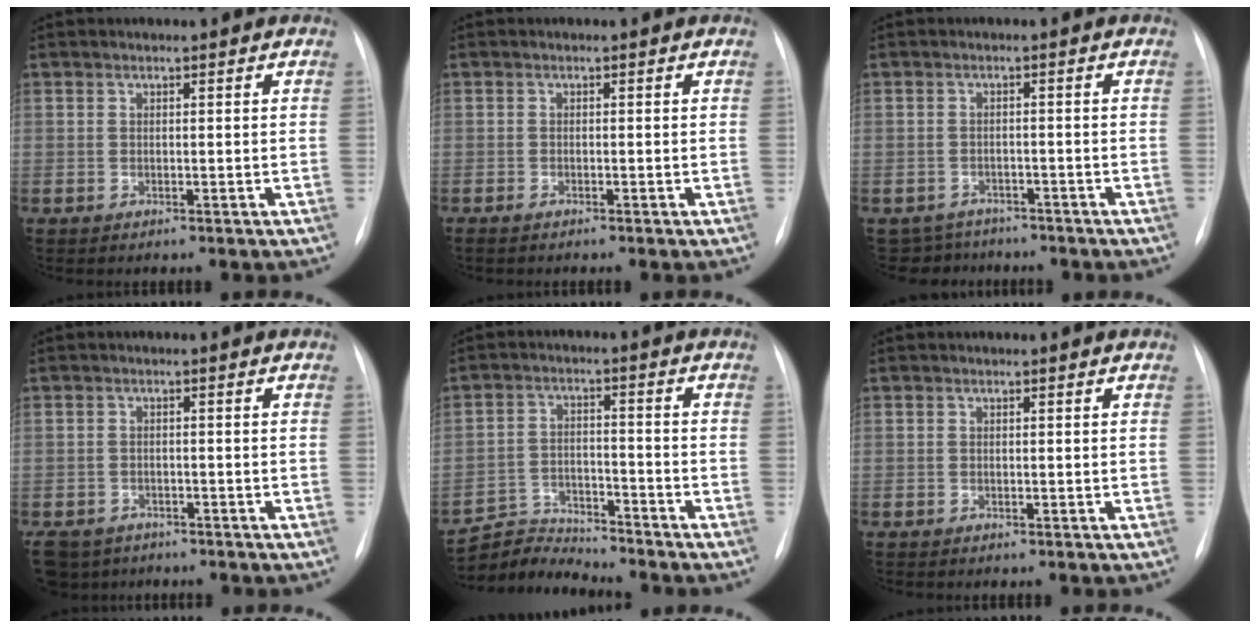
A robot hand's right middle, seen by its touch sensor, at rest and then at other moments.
{"total": 0.7, "force": [-0.6, 0.0, 0.4], "torque": [-0.012, -0.002, -0.013]}
{"total": 4.6, "force": [-3.9, 2.3, -0.7], "torque": [0.015, 0.012, -0.057]}
{"total": 8.2, "force": [-6.4, 4.7, 2.0], "torque": [-0.052, -0.009, -0.098]}
{"total": 7.0, "force": [-6.8, -0.2, -1.5], "torque": [0.020, 0.010, -0.121]}
{"total": 0.6, "force": [-0.6, 0.1, 0.2], "torque": [-0.003, -0.001, -0.008]}